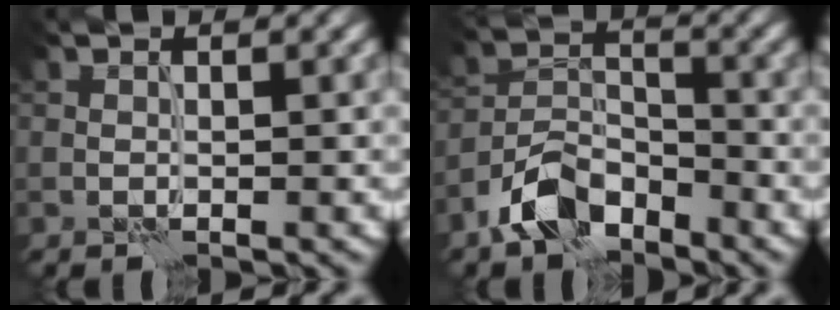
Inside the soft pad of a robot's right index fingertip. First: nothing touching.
{"total": 5.5, "force": [-3.9, 2.8, 2.8], "torque": [-0.046, 0.003, -0.086]}